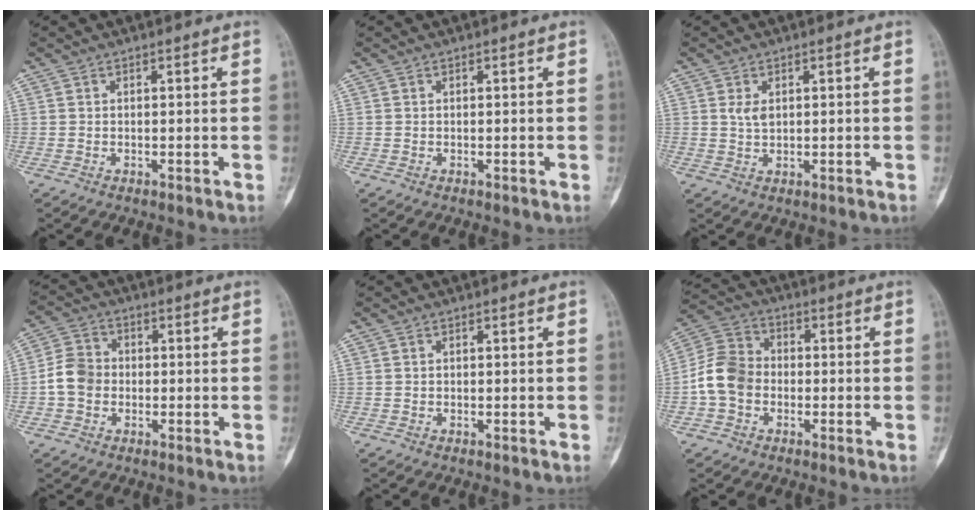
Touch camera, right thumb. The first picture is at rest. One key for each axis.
{"total": 0.0}
{"total": 2.3, "fx": 0.7, "fy": 1.4, "fz": 1.7, "tx": -0.027, "ty": -0.002, "tz": 0.015}
{"total": 6.4, "fx": -1.0, "fy": 5.4, "fz": 3.3, "tx": -0.051, "ty": 0.018, "tz": -0.029}
{"total": 0.0}
{"total": 9.3, "fx": -1.7, "fy": 7.4, "fz": 5.2, "tx": -0.092, "ty": 0.031, "tz": -0.046}